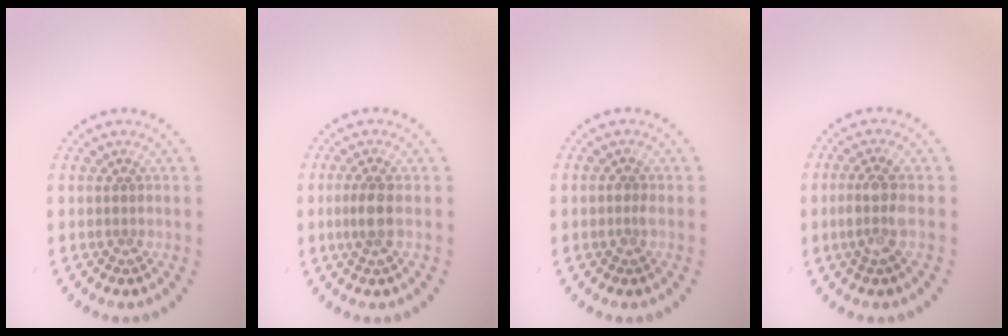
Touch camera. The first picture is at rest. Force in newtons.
{"total": 1.9, "press": 1.7, "slide": 0.9}
{"total": 0.6, "press": 0.6, "slide": 0.2}
{"total": 2.5, "press": 2.0, "slide": 1.5}